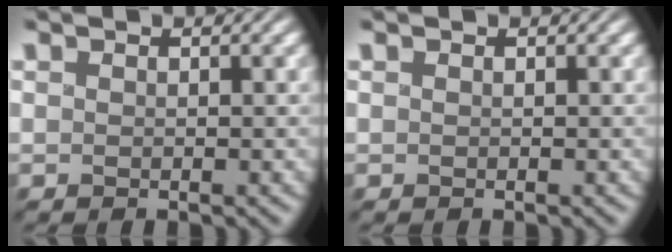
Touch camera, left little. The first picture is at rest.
{"total": 0.0}